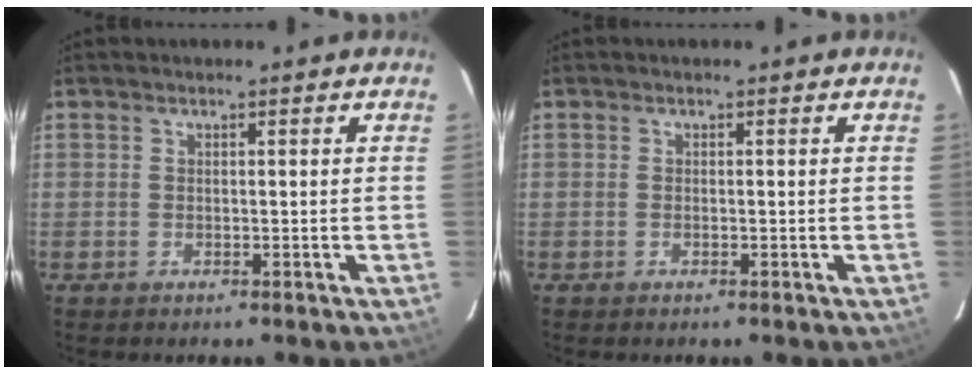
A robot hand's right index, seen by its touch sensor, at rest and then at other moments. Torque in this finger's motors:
{"motor_torque": [0.26, -0.03, 0.05, 0.01]}